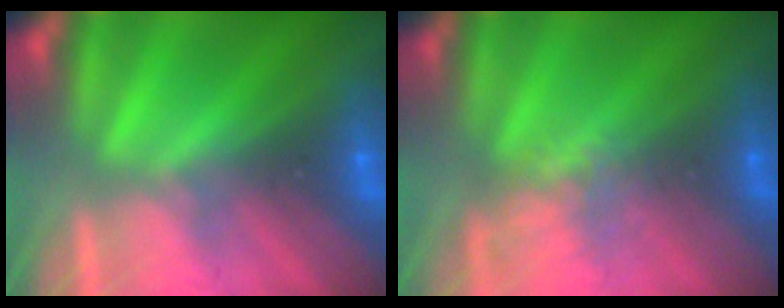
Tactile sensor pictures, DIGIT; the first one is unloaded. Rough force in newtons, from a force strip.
{"total": 2.2}